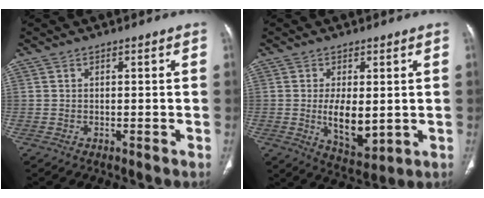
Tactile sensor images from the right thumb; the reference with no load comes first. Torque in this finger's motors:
{"motor_torque": [2.59, 2.42, 1.17, -0.96, 0.25]}